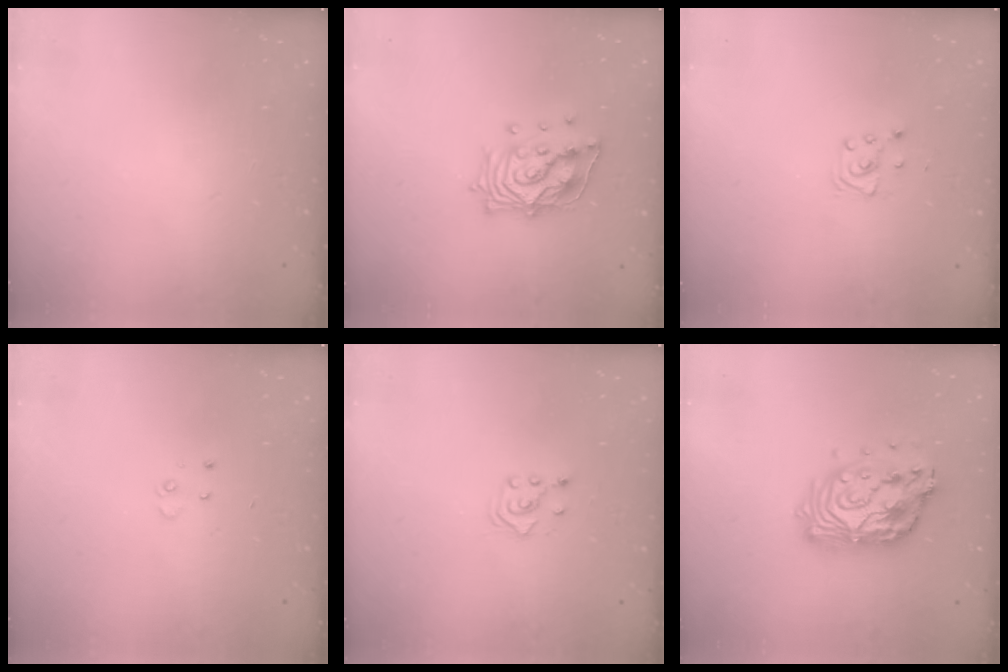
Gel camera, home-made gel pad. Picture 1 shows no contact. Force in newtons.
{"total": 12.7, "press": 12.6, "slide": 1.3}
{"total": 4.1, "press": 4.1, "slide": 0.4}
{"total": 3.5, "press": 3.4, "slide": 0.4}
{"total": 3.5, "press": 3.4, "slide": 0.8}
{"total": 15.5, "press": 15.5, "slide": 1.3}